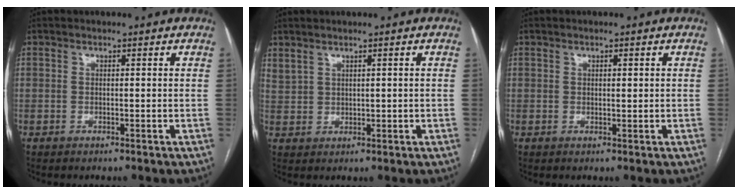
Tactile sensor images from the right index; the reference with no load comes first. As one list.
[{"total": 2.4, "force": [1.9, 1.1, 1.0], "torque": [-0.028, 0.008, 0.051]}, {"total": 0.8, "force": [0.2, 0.2, 0.7], "torque": [-0.010, 0.001, 0.003]}]